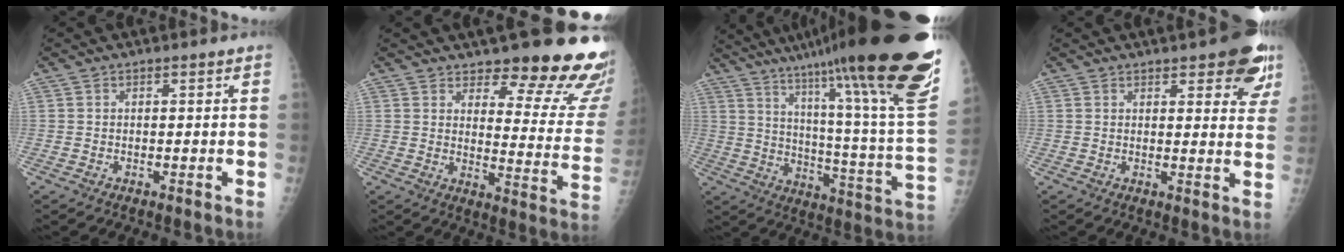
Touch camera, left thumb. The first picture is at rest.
{"total": 19.4, "force": [15.1, 5.8, 10.7], "torque": [-0.089, -0.111, 0.180]}
{"total": 35.5, "force": [24.8, 2.8, 25.2], "torque": [-0.298, -0.116, 0.357]}
{"total": 10.2, "force": [6.2, 3.6, 7.3], "torque": [-0.050, -0.023, 0.069]}